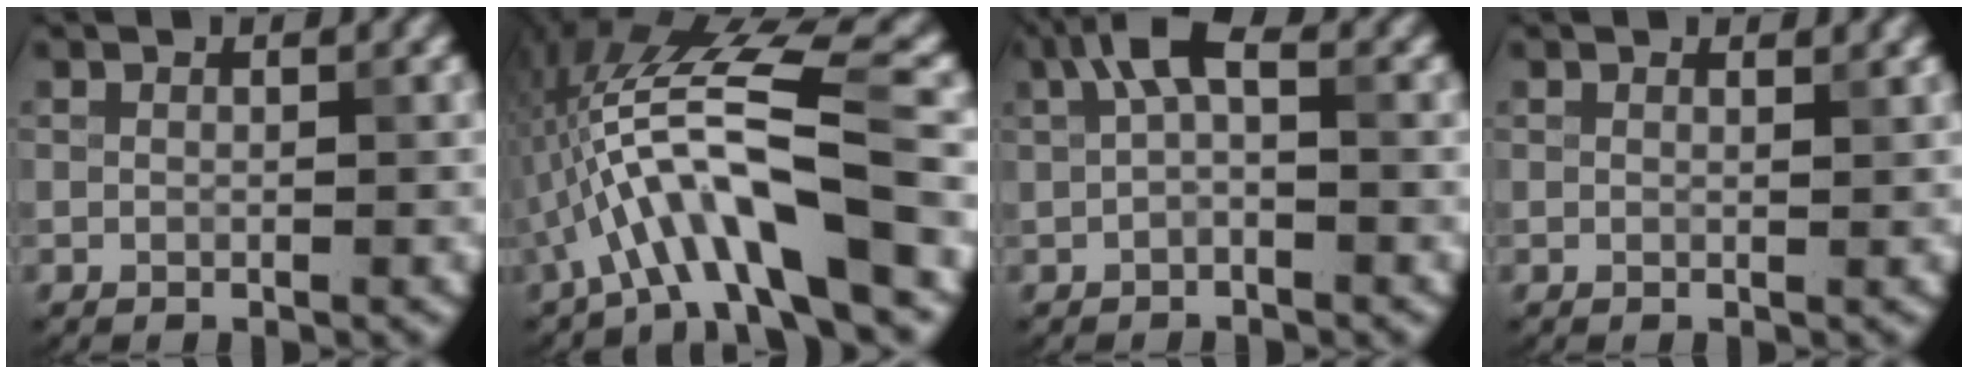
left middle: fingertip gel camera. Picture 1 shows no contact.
{"total": 10.2, "force": [-3.9, 1.7, 9.2], "torque": [-0.162, 0.027, -0.064]}
{"total": 3.1, "force": [0.7, 1.1, 2.9], "torque": [-0.054, 0.013, 0.005]}
{"total": 0.9, "force": [0.8, 0.1, 0.3], "torque": [-0.005, 0.000, 0.010]}